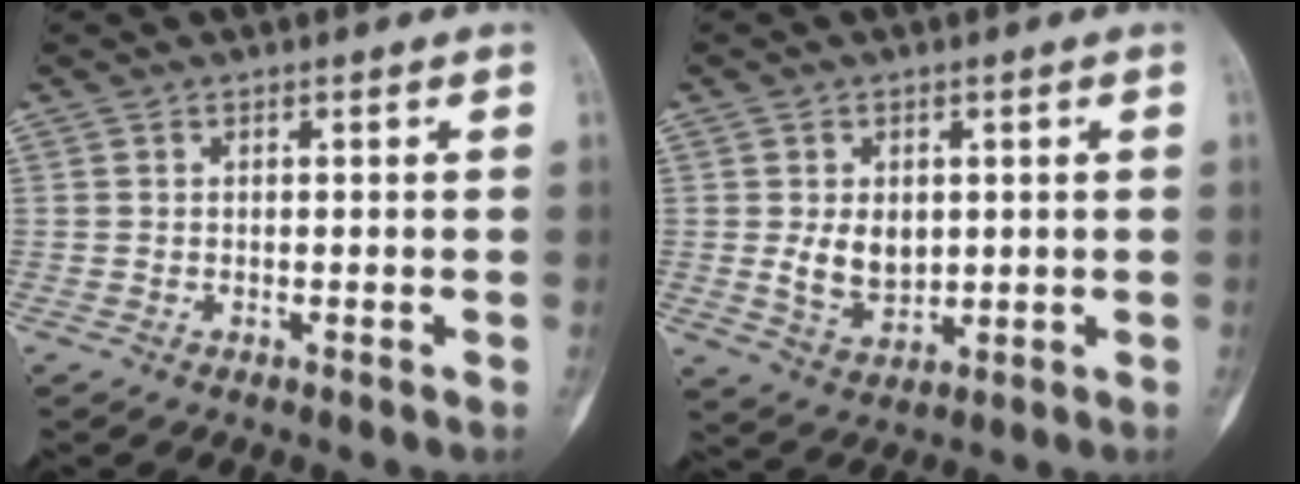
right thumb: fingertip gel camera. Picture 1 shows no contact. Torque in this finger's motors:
{"motor_torque": [1.07, 0.95, 0.30, -0.31, 0.19]}